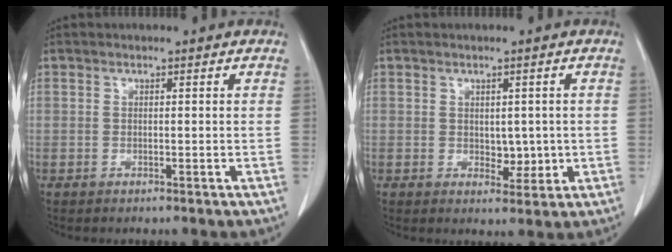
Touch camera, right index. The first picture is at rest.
{"total": 3.2, "force": [-0.1, 2.0, 2.5], "torque": [-0.027, -0.004, 0.007]}